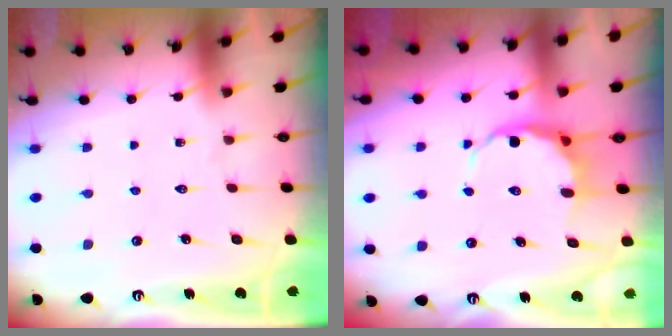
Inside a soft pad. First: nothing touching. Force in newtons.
{"total": 6.3, "press": 6.2, "slide": 1.4}